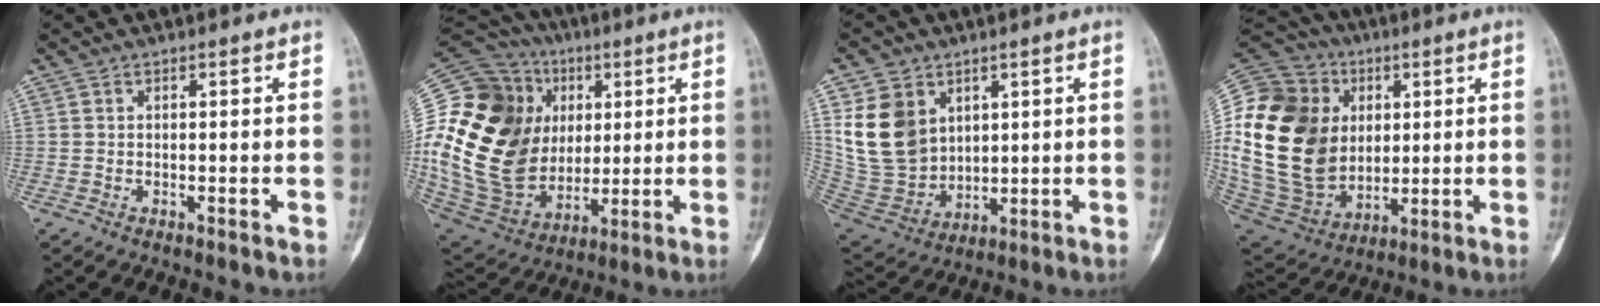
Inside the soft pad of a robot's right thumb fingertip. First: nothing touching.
{"total": 34.1, "force": [4.3, 26.0, 21.6], "torque": [-0.449, 0.028, 0.094]}
{"total": 14.1, "force": [5.0, 10.9, 7.4], "torque": [-0.119, -0.024, 0.121]}
{"total": 31.3, "force": [3.3, 23.8, 20.1], "torque": [-0.415, 0.012, 0.077]}